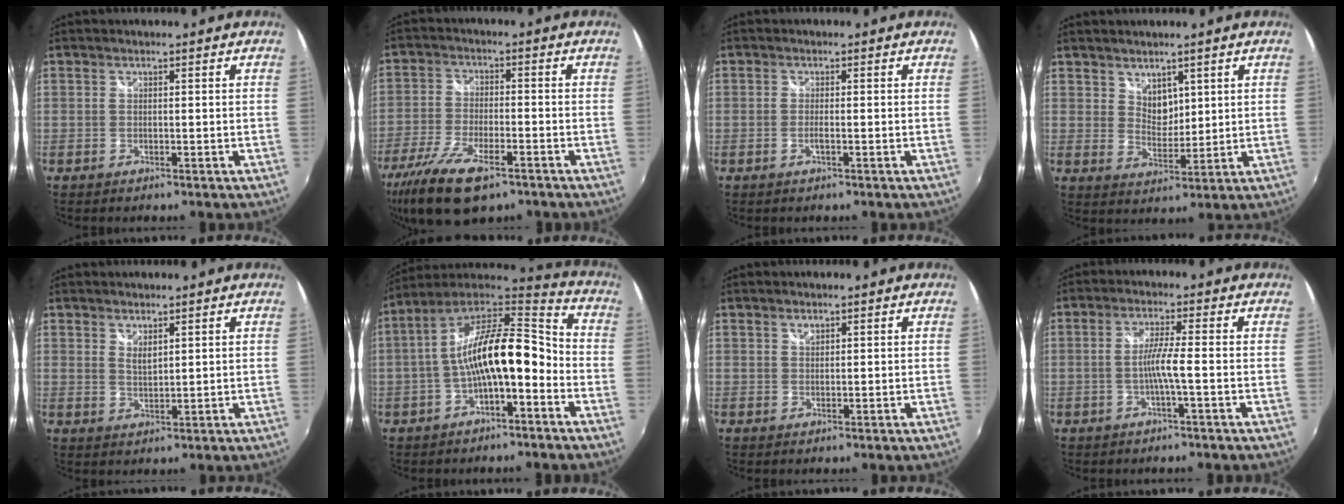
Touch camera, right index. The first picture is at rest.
{"total": 14.3, "force": [-9.4, 5.0, 9.5], "torque": [-0.216, -0.041, -0.175]}
{"total": 1.3, "force": [-0.4, 0.2, 1.2], "torque": [-0.025, -0.001, -0.008]}
{"total": 4.2, "force": [2.8, 2.7, 1.7], "torque": [-0.018, 0.000, 0.053]}
{"total": 2.5, "force": [1.8, 1.0, 1.5], "torque": [-0.025, -0.006, 0.030]}
{"total": 15.8, "force": [-4.0, 5.5, 14.2], "torque": [-0.260, 0.031, -0.074]}
{"total": 0.9, "force": [0.6, 0.5, 0.4], "torque": [-0.004, 0.002, 0.010]}
{"total": 4.0, "force": [-1.3, -0.8, 3.7], "torque": [-0.074, -0.001, -0.023]}